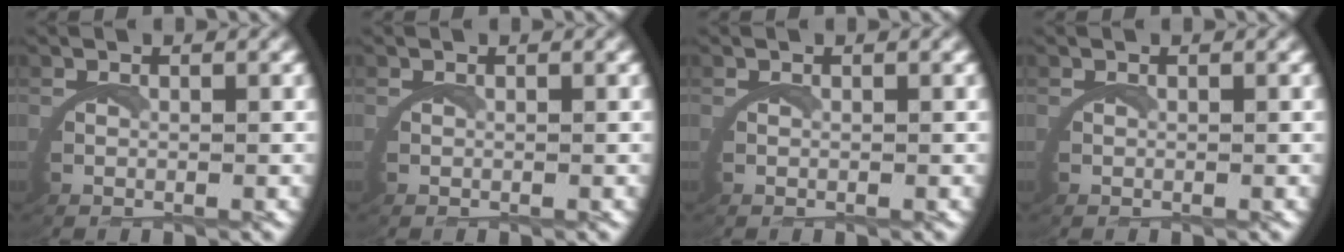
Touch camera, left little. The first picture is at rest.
{"total": 0.0}
{"total": 0.0}
{"total": 0.0}